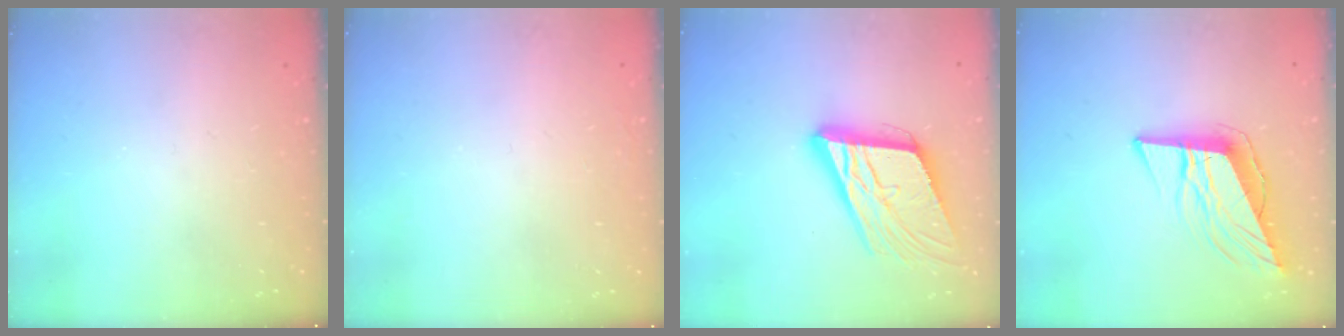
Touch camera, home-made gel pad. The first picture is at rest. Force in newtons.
{"total": 1.5, "press": 1.5, "slide": 0.1}
{"total": 18.5, "press": 18.2, "slide": 3.6}
{"total": 12.1, "press": 11.5, "slide": 3.6}